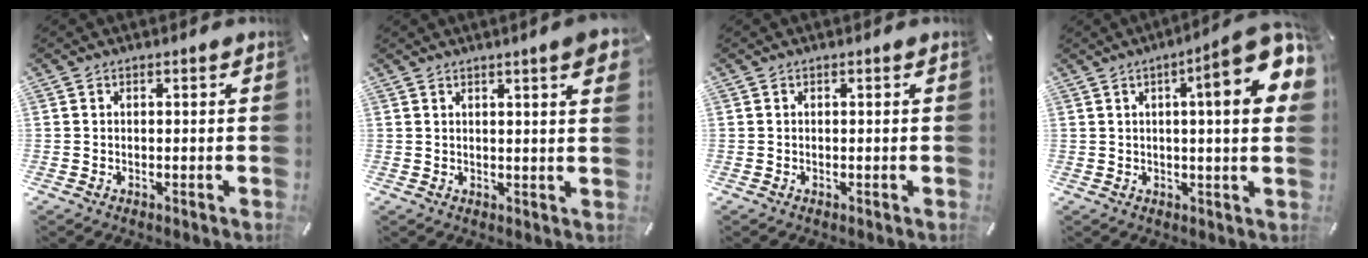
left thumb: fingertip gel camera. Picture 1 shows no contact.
{"total": 5.1, "force": [2.6, 0.5, 4.3], "torque": [-0.068, -0.010, 0.042]}
{"total": 0.0}
{"total": 15.5, "force": [5.1, 2.8, 14.4], "torque": [-0.202, -0.026, 0.067]}